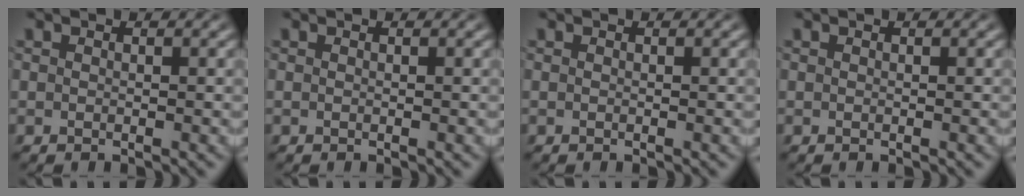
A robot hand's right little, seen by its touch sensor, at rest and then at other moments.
{"total": 0.0}
{"total": 0.0}
{"total": 0.0}